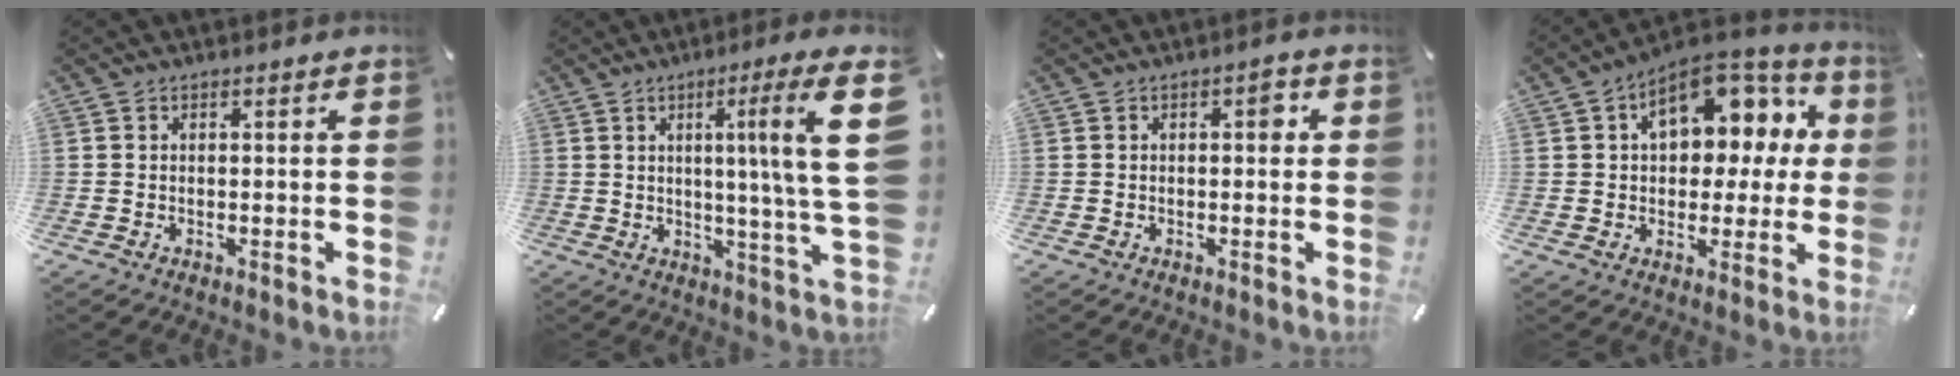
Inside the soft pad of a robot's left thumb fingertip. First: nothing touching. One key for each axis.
{"total": 16.3, "fx": 4.6, "fy": -0.5, "fz": 15.6, "tx": -0.233, "ty": -0.028, "tz": 0.046}
{"total": 2.8, "fx": 0.4, "fy": 1.4, "fz": 2.3, "tx": -0.025, "ty": 0.002, "tz": -0.003}
{"total": 13.6, "fx": 5.1, "fy": 8.9, "fz": 9.0, "tx": -0.127, "ty": -0.028, "tz": 0.089}